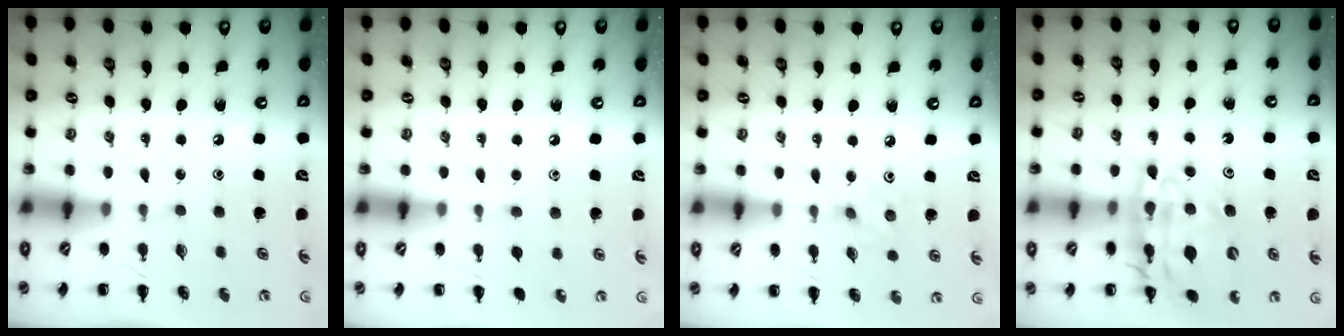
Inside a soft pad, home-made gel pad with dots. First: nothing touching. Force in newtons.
{"total": 2.5, "press": 2.2, "slide": 1.2}
{"total": 4.0, "press": 3.8, "slide": 1.3}
{"total": 17.7, "press": 17.4, "slide": 3.3}